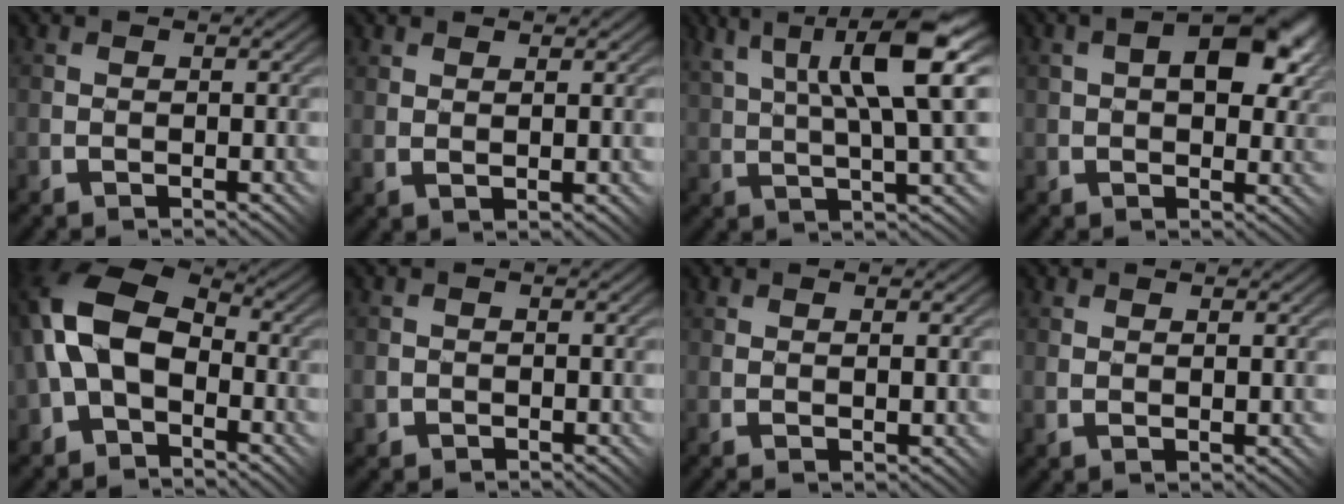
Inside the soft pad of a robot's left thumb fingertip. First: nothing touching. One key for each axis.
{"total": 1.8, "fx": 1.0, "fy": 0.1, "fz": 1.5, "tx": -0.031, "ty": 0.002, "tz": 0.024}
{"total": 11.1, "fx": 5.7, "fy": 2.1, "fz": 9.3, "tx": -0.168, "ty": 0.008, "tz": 0.102}
{"total": 10.0, "fx": 3.1, "fy": 5.5, "fz": 7.8, "tx": -0.114, "ty": 0.008, "tz": 0.051}
{"total": 11.9, "fx": -1.3, "fy": 7.9, "fz": 8.8, "tx": -0.189, "ty": 0.012, "tz": -0.044}
{"total": 1.0, "fx": -0.2, "fy": 1.0, "fz": 0.1, "tx": -0.003, "ty": -0.004, "tz": -0.002}
{"total": 2.4, "fx": 0.4, "fy": -0.2, "fz": 2.4, "tx": -0.040, "ty": 0.004, "tz": 0.016}
{"total": 1.9, "fx": 0.8, "fy": 0.1, "fz": 1.7, "tx": -0.033, "ty": 0.004, "tz": 0.020}